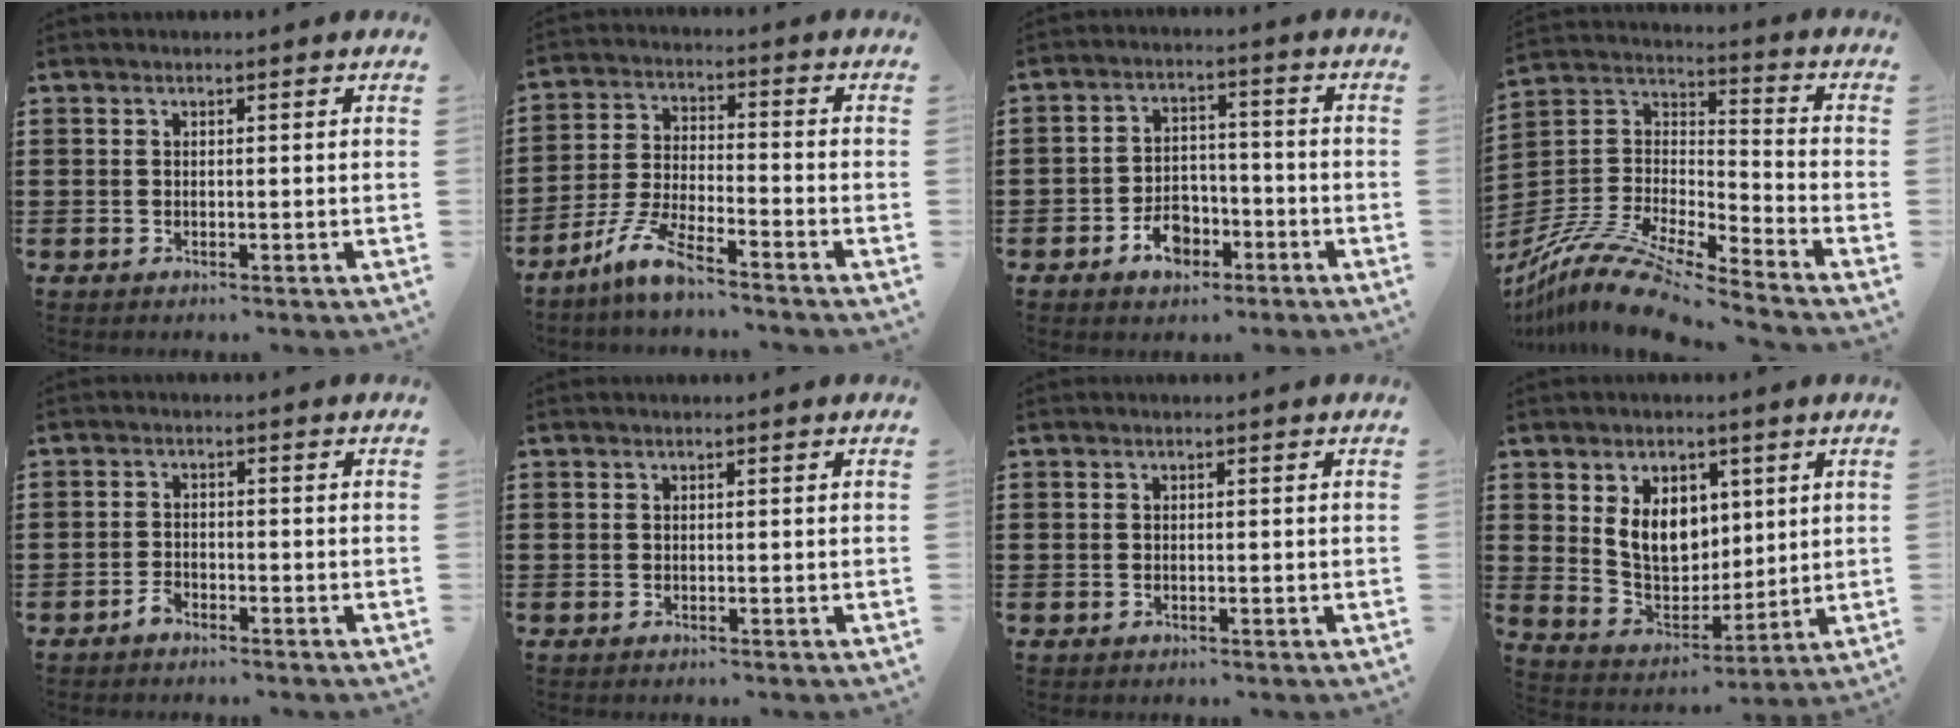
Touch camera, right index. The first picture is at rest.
{"total": 7.4, "force": [-6.2, 0.5, 4.1], "torque": [-0.106, -0.013, -0.125]}
{"total": 5.5, "force": [-3.1, 3.7, 2.7], "torque": [-0.043, 0.010, -0.059]}
{"total": 12.2, "force": [-10.8, 1.9, 5.4], "torque": [-0.115, 0.018, -0.217]}
{"total": 1.9, "force": [-1.6, 0.8, 0.7], "torque": [-0.018, 0.001, -0.033]}
{"total": 0.0}
{"total": 0.0}
{"total": 8.3, "force": [2.4, 6.2, 5.1], "torque": [-0.109, 0.008, 0.044]}